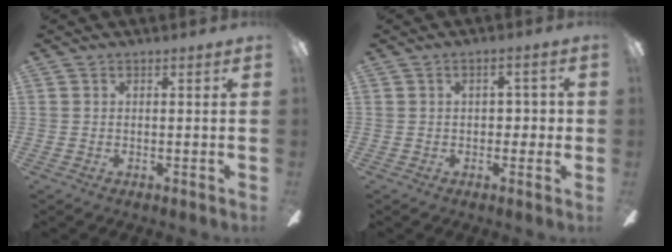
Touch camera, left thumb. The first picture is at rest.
{"total": 4.0, "force": [0.3, 2.6, 3.0], "torque": [-0.045, 0.006, -0.001]}